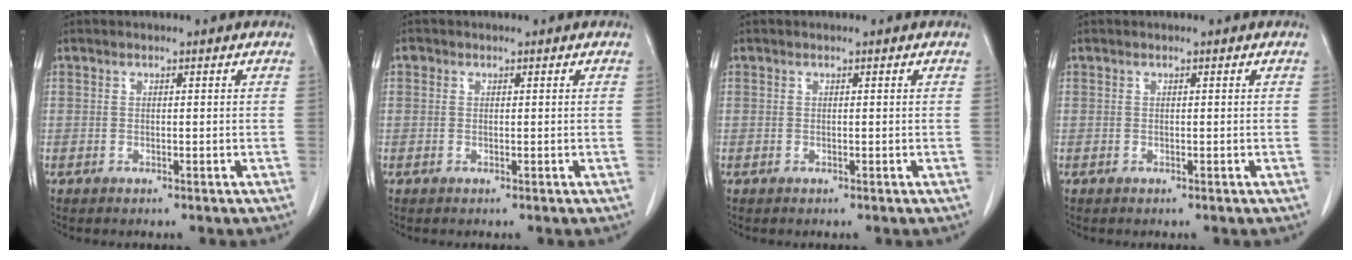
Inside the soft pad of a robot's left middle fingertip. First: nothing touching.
{"total": 0.5, "force": [0.2, 0.5, 0.1], "torque": [0.002, 0.003, 0.002]}
{"total": 0.0}
{"total": 0.0}